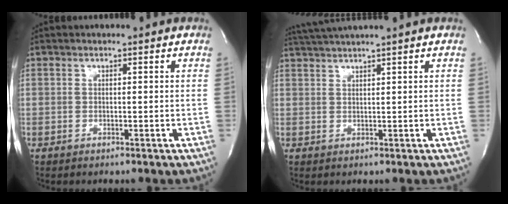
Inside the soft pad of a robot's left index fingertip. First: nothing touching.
{"total": 5.3, "force": [4.7, -1.5, 2.0], "torque": [-0.032, 0.017, 0.081]}